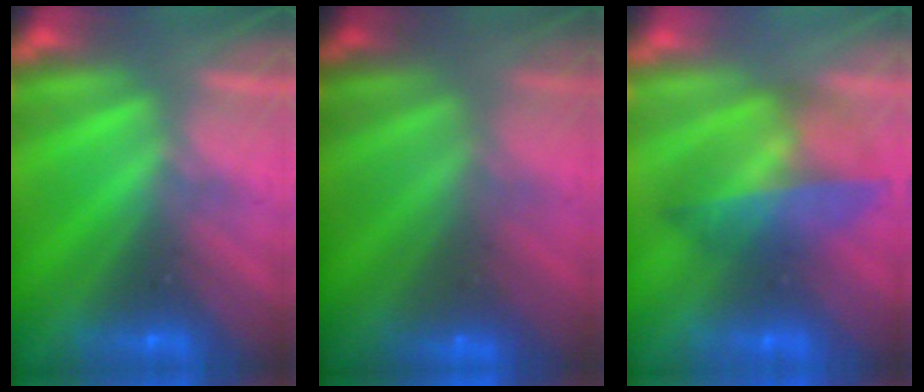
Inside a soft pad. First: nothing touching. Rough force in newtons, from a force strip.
{"total": 2.3}
{"total": 4.5}